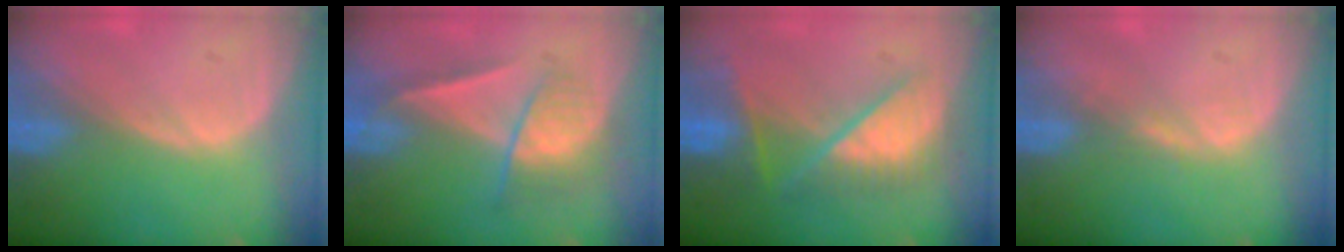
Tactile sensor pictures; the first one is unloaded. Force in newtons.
{"total": 7.2, "press": 6.1, "slide": 3.9}
{"total": 8.0, "press": 8.0, "slide": 0.4}
{"total": 1.1, "press": 1.1, "slide": 0.2}